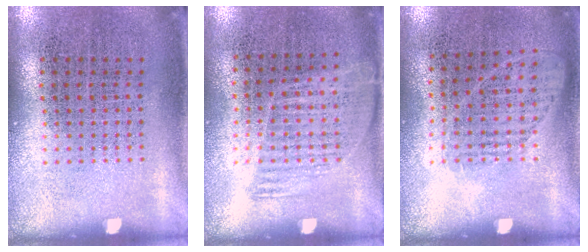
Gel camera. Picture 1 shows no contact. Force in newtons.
{"total": 1.1, "press": 0.9, "slide": 0.6}
{"total": 0.9, "press": 0.8, "slide": 0.5}